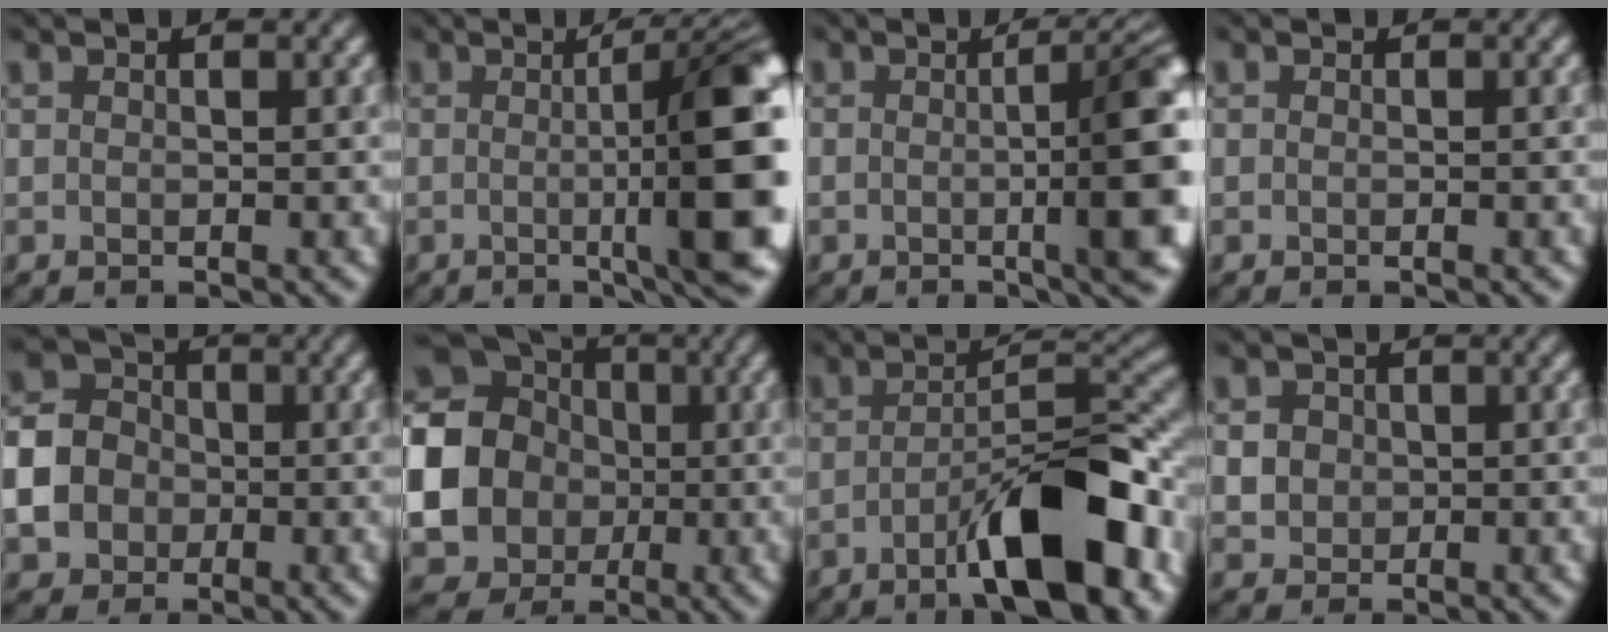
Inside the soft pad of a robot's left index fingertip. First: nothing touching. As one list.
[{"total": 12.4, "force": [-0.6, 2.9, 12.0], "torque": [-0.121, 0.003, -0.006]}, {"total": 9.0, "force": [-1.0, 2.2, 8.6], "torque": [-0.090, 0.003, -0.013]}, {"total": 0.0}, {"total": 6.8, "force": [-1.7, 6.0, 2.7], "torque": [-0.060, -0.009, -0.049]}, {"total": 19.9, "force": [-0.8, 18.8, 6.5], "torque": [-0.193, 0.000, -0.061]}, {"total": 10.2, "force": [-5.1, 2.6, 8.4], "torque": [-0.115, 0.015, -0.085]}, {"total": 2.5, "force": [0.3, 2.3, 0.9], "torque": [-0.009, 0.008, 0.000]}]